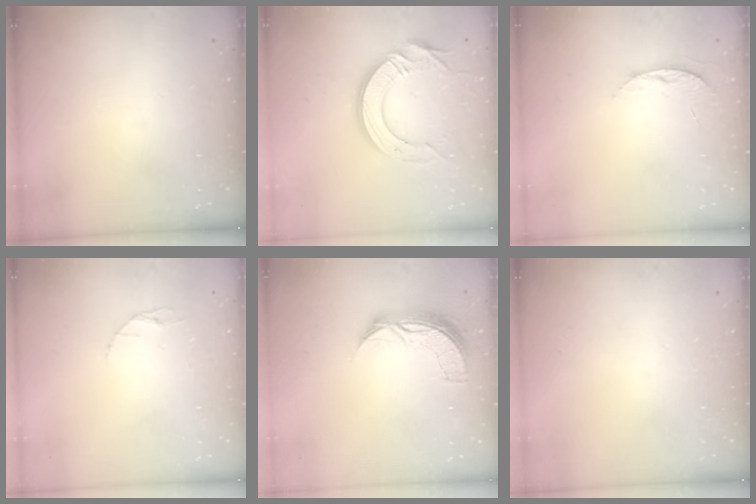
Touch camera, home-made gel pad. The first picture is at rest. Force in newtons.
{"total": 14.2, "press": 14.1, "slide": 1.5}
{"total": 5.8, "press": 5.8, "slide": 0.6}
{"total": 2.9, "press": 2.9, "slide": 0.4}
{"total": 7.9, "press": 7.9, "slide": 0.5}
{"total": 0.0}